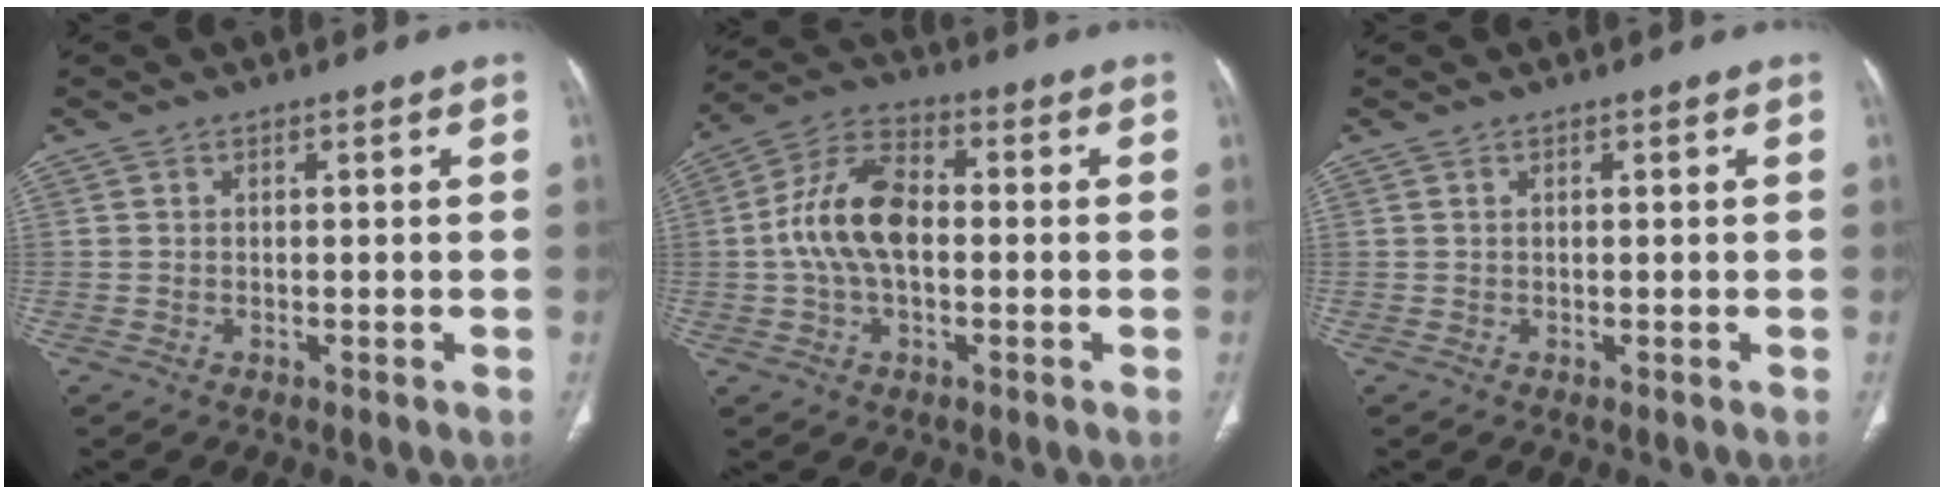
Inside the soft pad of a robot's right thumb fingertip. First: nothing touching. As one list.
[{"total": 12.0, "force": [-0.4, 6.8, 9.8], "torque": [-0.194, 0.032, -0.013]}, {"total": 0.0}]